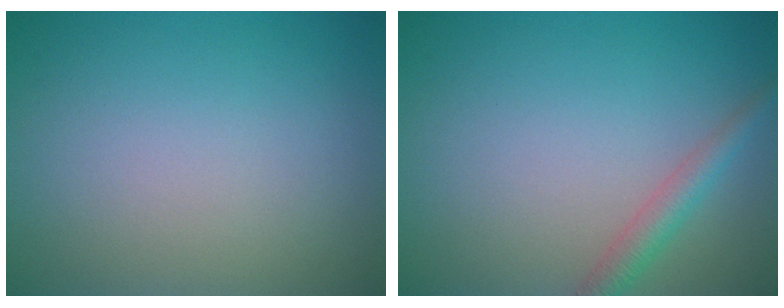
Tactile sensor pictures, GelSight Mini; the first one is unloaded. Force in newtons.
{"total": 2.2, "press": 2.2, "slide": 0.1}